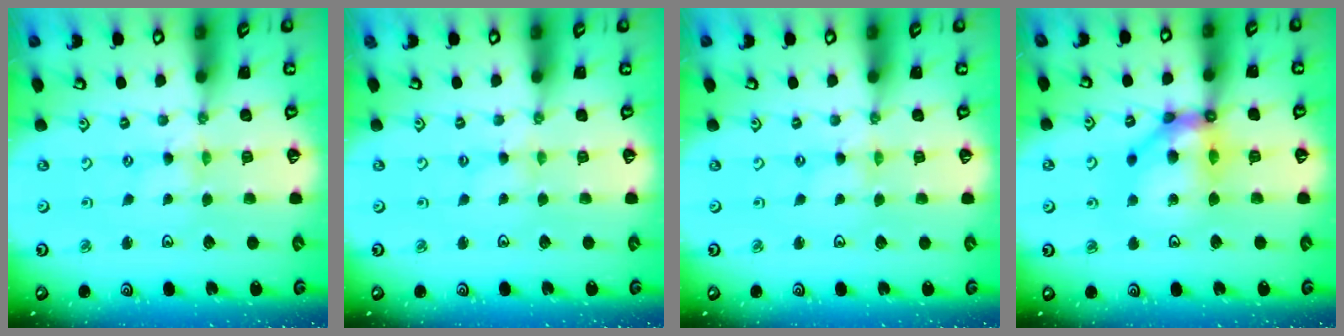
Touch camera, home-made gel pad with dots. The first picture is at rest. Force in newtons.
{"total": 2.3, "press": 2.3, "slide": 0.3}
{"total": 0.5, "press": 0.5, "slide": 0.2}
{"total": 12.8, "press": 12.6, "slide": 2.3}